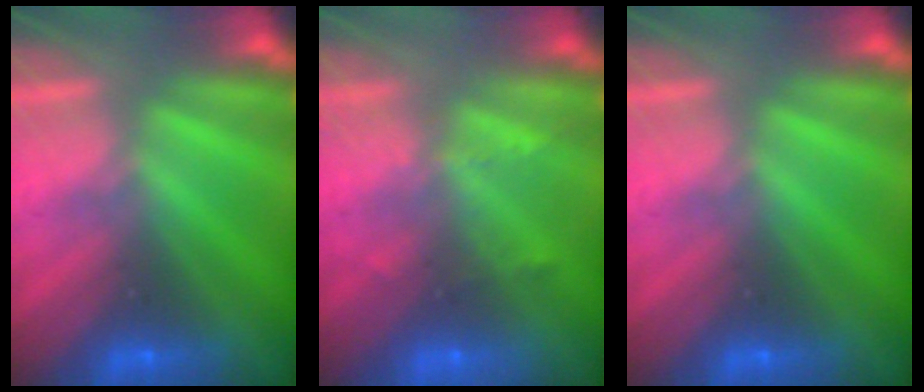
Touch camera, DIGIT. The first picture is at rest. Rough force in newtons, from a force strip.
{"total": 2.3}
{"total": 0.0}